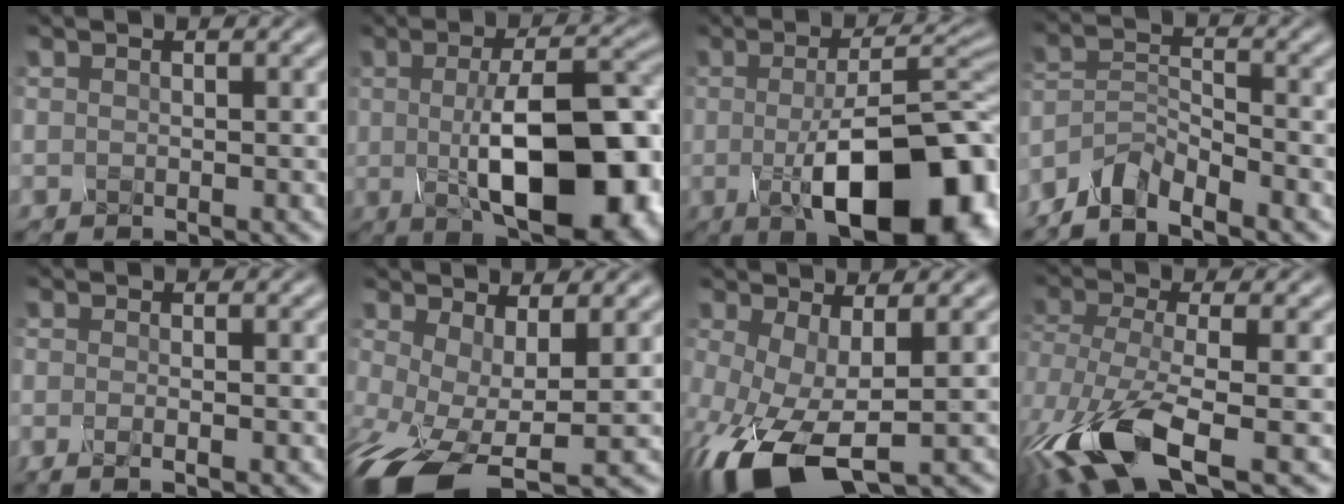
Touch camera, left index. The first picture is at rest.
{"total": 11.1, "force": [-1.5, 3.8, 10.3], "torque": [-0.155, -0.008, -0.005]}
{"total": 13.5, "force": [-3.6, 5.1, 12.0], "torque": [-0.152, -0.003, -0.033]}
{"total": 5.0, "force": [-4.9, 0.6, 0.8], "torque": [-0.031, 0.000, -0.079]}
{"total": 1.9, "force": [-0.9, 0.7, 1.6], "torque": [-0.020, -0.008, -0.009]}
{"total": 7.1, "force": [-3.3, 2.2, 5.9], "torque": [-0.150, -0.025, -0.033]}
{"total": 8.5, "force": [-3.8, 3.2, 7.0], "torque": [-0.188, -0.036, -0.034]}
{"total": 8.9, "force": [-4.9, 3.0, 6.8], "torque": [-0.172, -0.007, -0.074]}